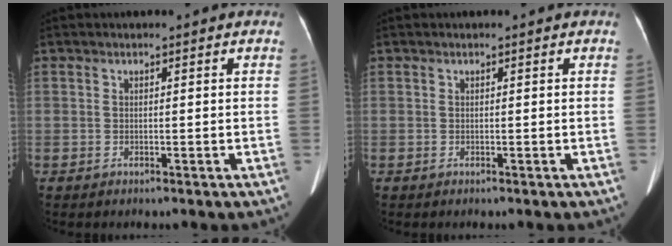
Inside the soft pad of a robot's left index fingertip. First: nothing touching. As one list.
[{"total": 0.0}]